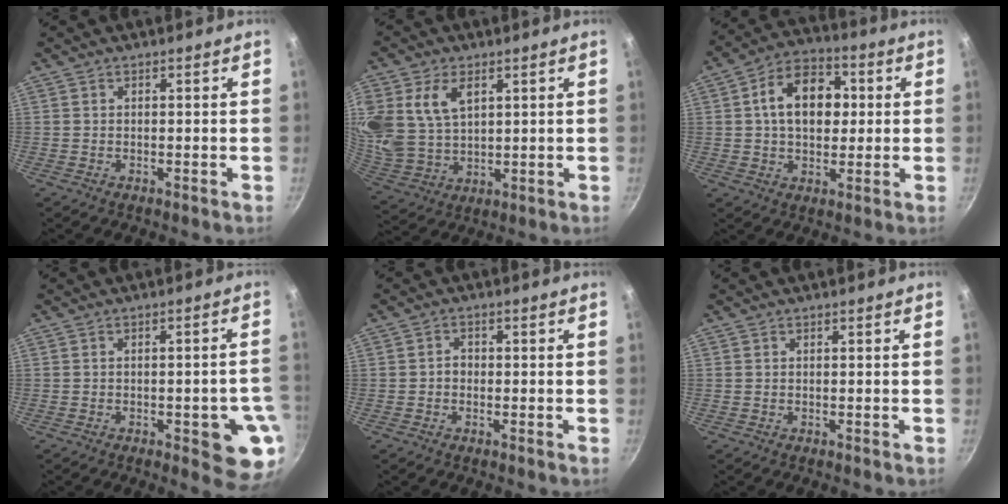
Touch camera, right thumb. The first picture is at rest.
{"total": 15.0, "force": [5.2, 10.2, 9.6], "torque": [-0.201, -0.016, 0.114]}
{"total": 13.9, "force": [2.0, 9.7, 9.9], "torque": [-0.119, 0.018, 0.017]}
{"total": 9.6, "force": [-3.0, 3.3, 8.5], "torque": [-0.070, 0.009, -0.033]}
{"total": 1.8, "force": [-0.4, 1.4, 0.9], "torque": [-0.009, 0.010, -0.010]}
{"total": 0.0}